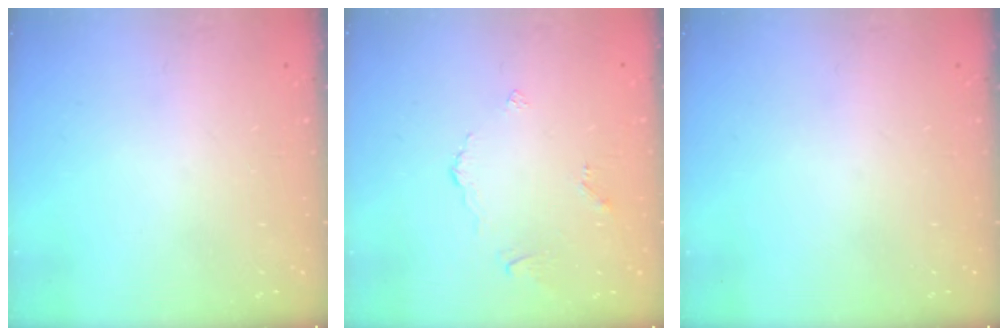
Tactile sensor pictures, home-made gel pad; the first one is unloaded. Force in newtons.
{"total": 2.4, "press": 2.4, "slide": 0.5}
{"total": 0.0}